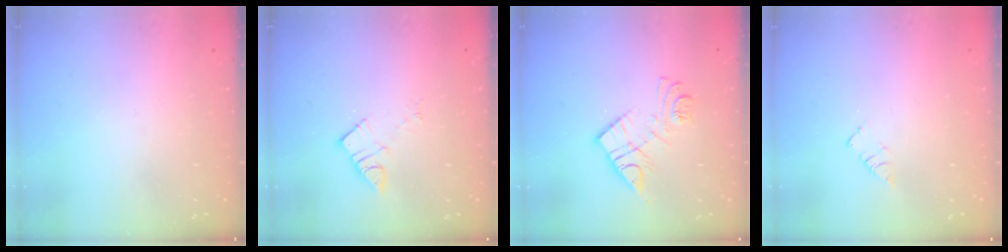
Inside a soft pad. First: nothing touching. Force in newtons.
{"total": 5.8, "press": 5.8, "slide": 0.0}
{"total": 11.7, "press": 11.7, "slide": 0.9}
{"total": 2.9, "press": 2.9, "slide": 0.4}